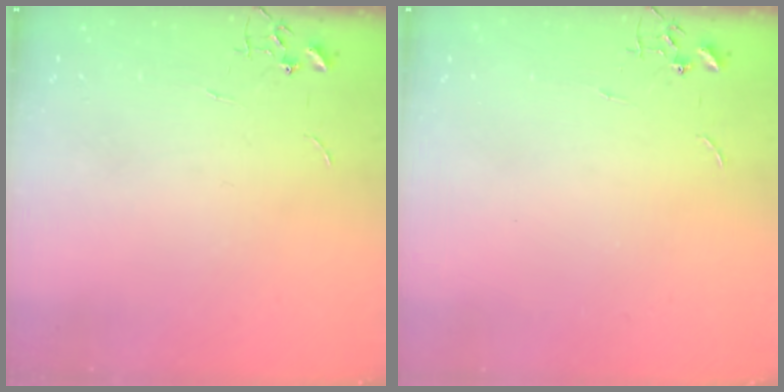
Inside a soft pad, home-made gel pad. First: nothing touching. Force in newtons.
{"total": 0.0}